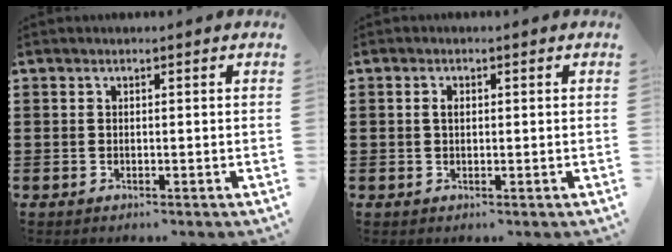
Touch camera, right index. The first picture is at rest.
{"total": 1.3, "force": [0.2, 0.7, 1.0], "torque": [-0.022, 0.006, 0.002]}